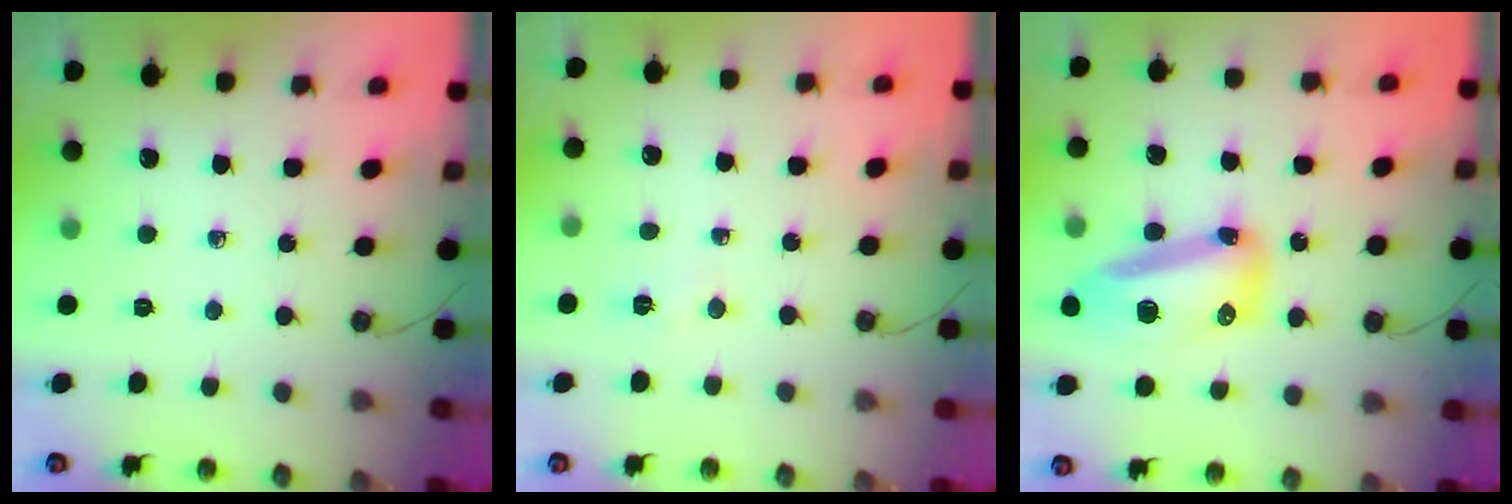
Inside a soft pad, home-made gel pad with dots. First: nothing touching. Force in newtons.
{"total": 3.8, "press": 3.7, "slide": 0.5}
{"total": 15.0, "press": 14.9, "slide": 1.3}